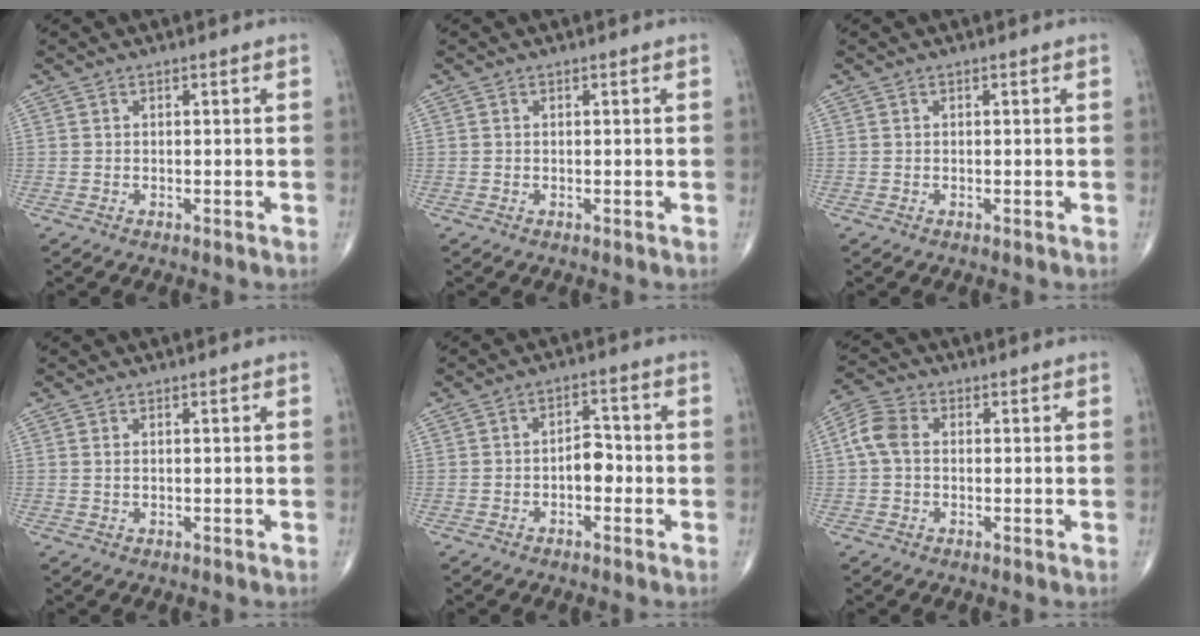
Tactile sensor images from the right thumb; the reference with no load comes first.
{"total": 0.0}
{"total": 0.0}
{"total": 0.6, "force": [0.3, 0.3, 0.5], "torque": [-0.014, 0.002, 0.007]}
{"total": 4.1, "force": [-1.1, 2.5, 3.1], "torque": [-0.030, 0.019, -0.024]}
{"total": 5.8, "force": [0.5, 4.1, 4.1], "torque": [-0.091, 0.018, 0.003]}